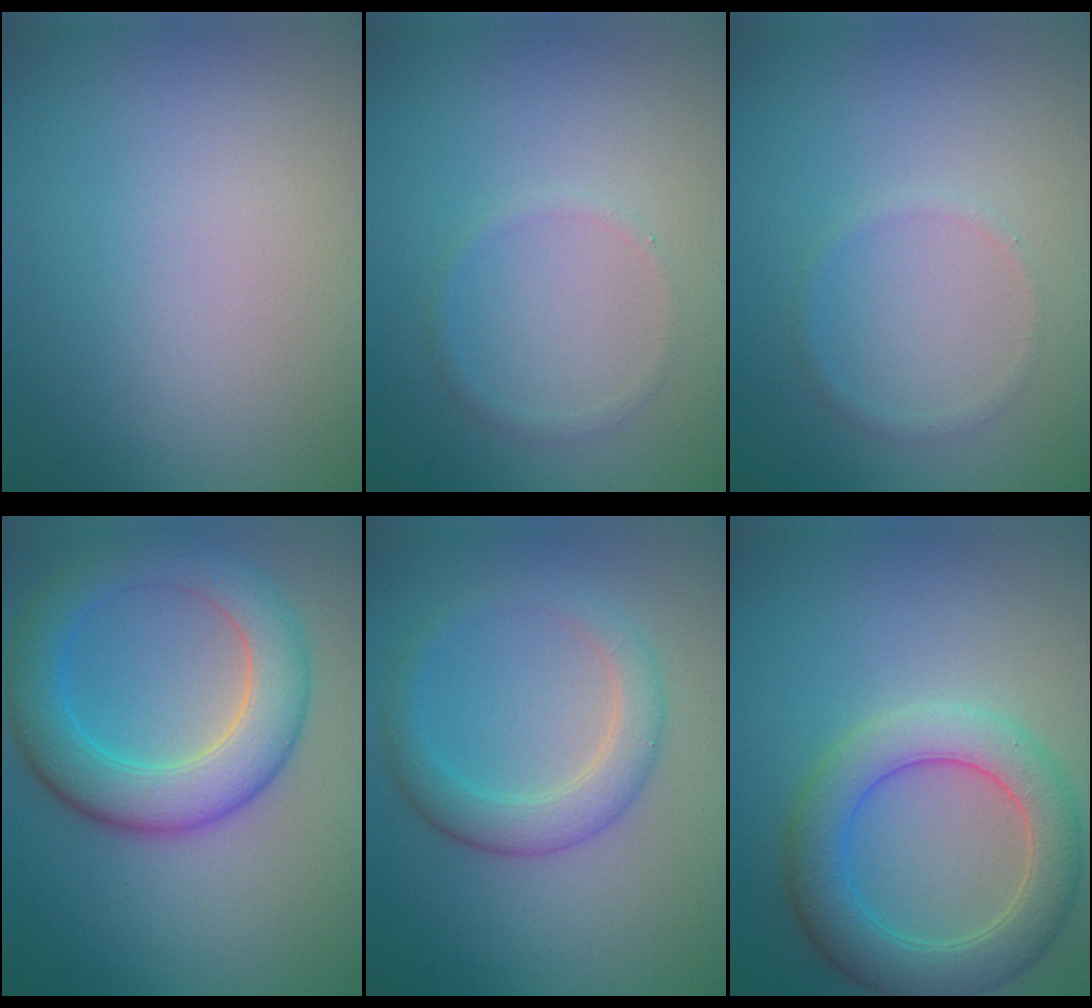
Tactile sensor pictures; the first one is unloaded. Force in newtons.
{"total": 0.7, "press": 0.7, "slide": 0.1}
{"total": 0.7, "press": 0.7, "slide": 0.1}
{"total": 7.0, "press": 6.9, "slide": 0.4}
{"total": 3.4, "press": 3.4, "slide": 0.2}
{"total": 5.8, "press": 5.8, "slide": 0.4}